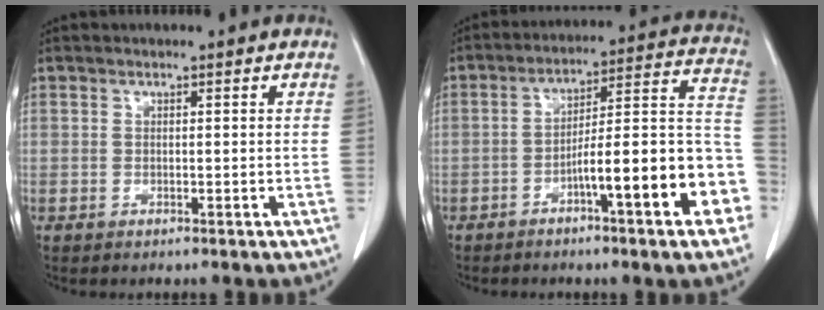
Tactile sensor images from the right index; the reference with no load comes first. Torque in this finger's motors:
{"motor_torque": [0.86, -0.33, 0.41, 0.14]}